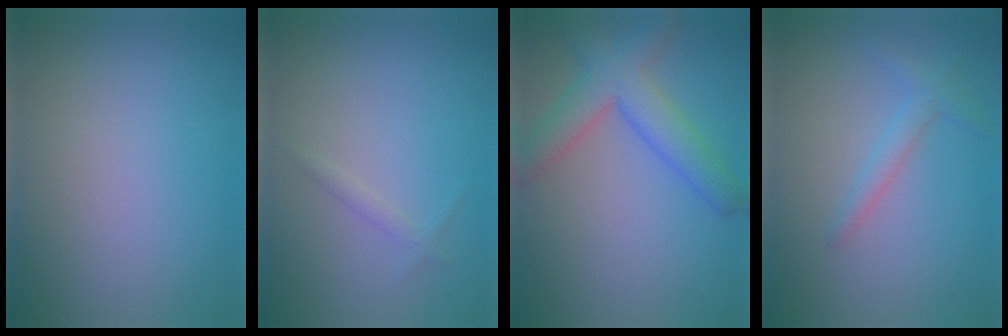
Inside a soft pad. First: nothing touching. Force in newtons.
{"total": 0.8, "press": 0.8, "slide": 0.0}
{"total": 5.4, "press": 5.4, "slide": 0.3}
{"total": 1.7, "press": 1.7, "slide": 0.1}